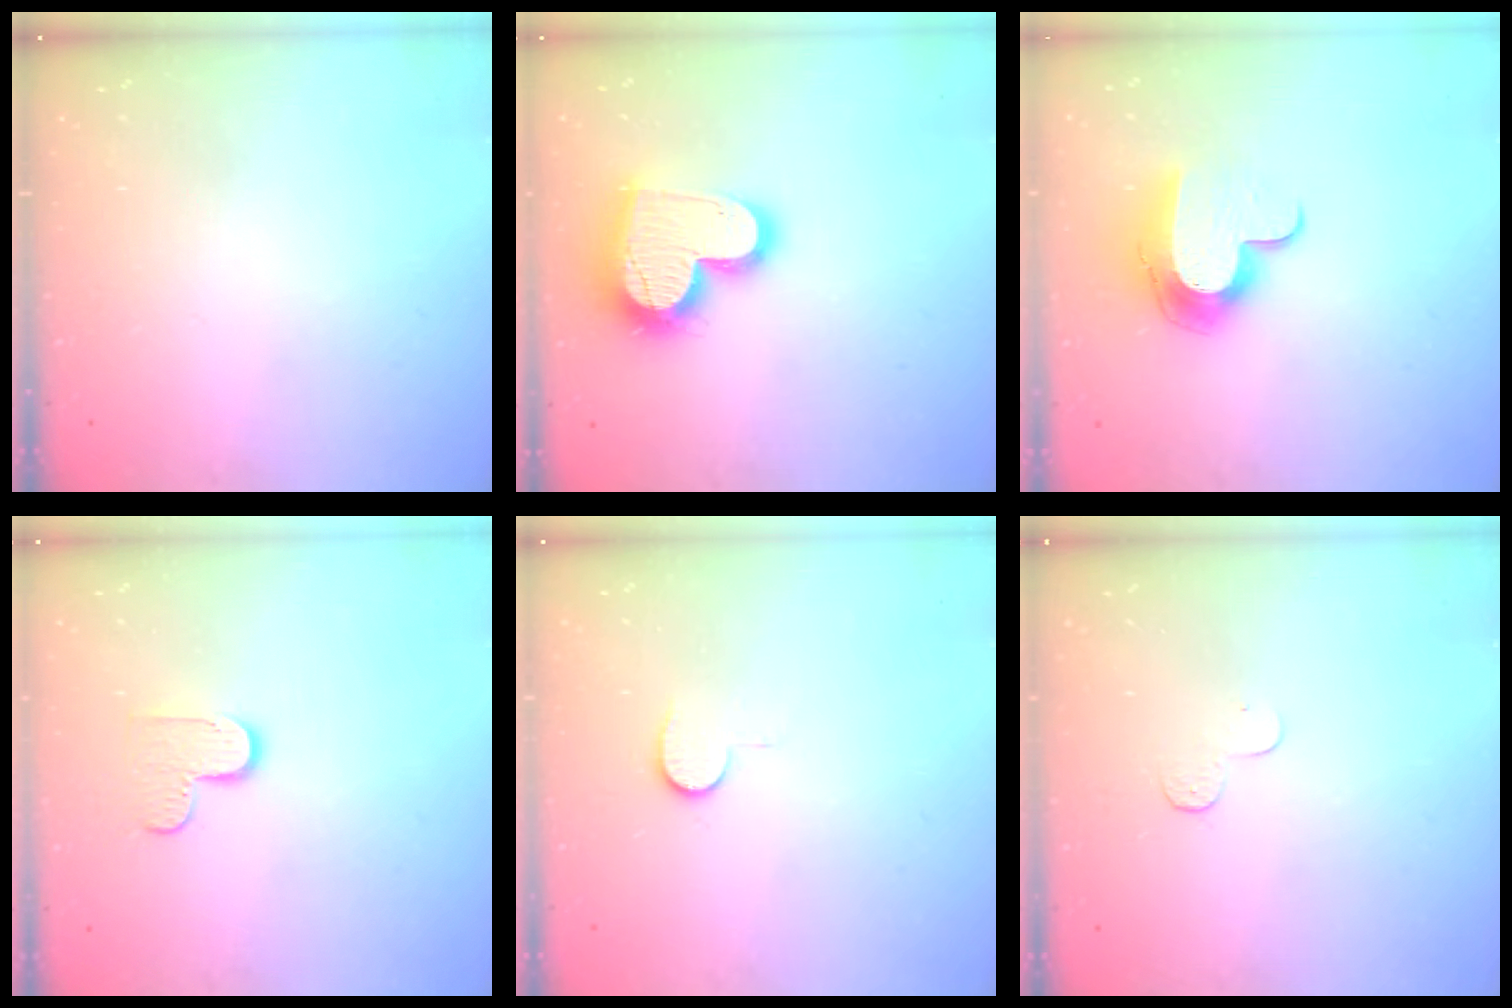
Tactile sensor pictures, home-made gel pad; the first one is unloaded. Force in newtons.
{"total": 17.4, "press": 17.3, "slide": 1.3}
{"total": 11.3, "press": 11.3, "slide": 0.2}
{"total": 6.3, "press": 6.3, "slide": 0.4}
{"total": 4.0, "press": 4.0, "slide": 0.4}
{"total": 3.9, "press": 3.9, "slide": 0.4}